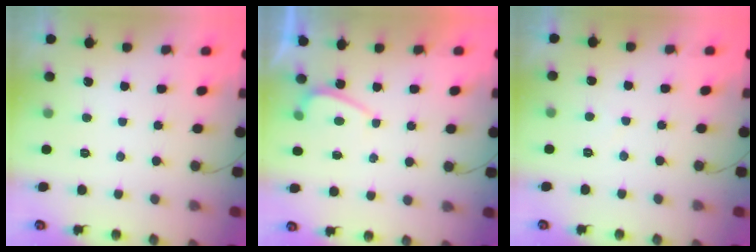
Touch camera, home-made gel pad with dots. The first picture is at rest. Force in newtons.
{"total": 0.0}
{"total": 2.2, "press": 2.1, "slide": 0.4}